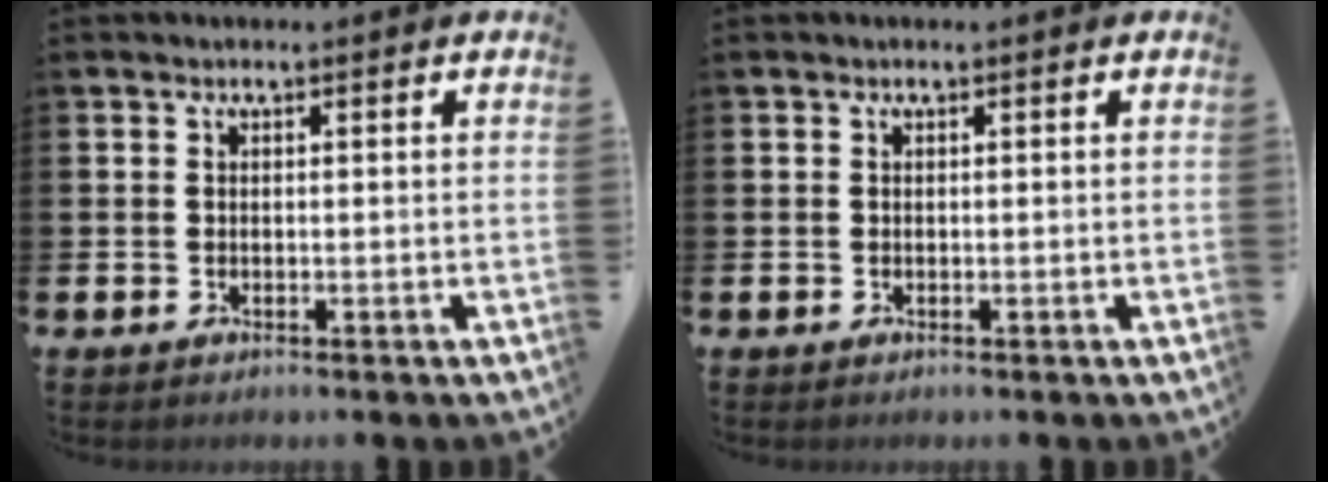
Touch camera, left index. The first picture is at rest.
{"total": 0.0}